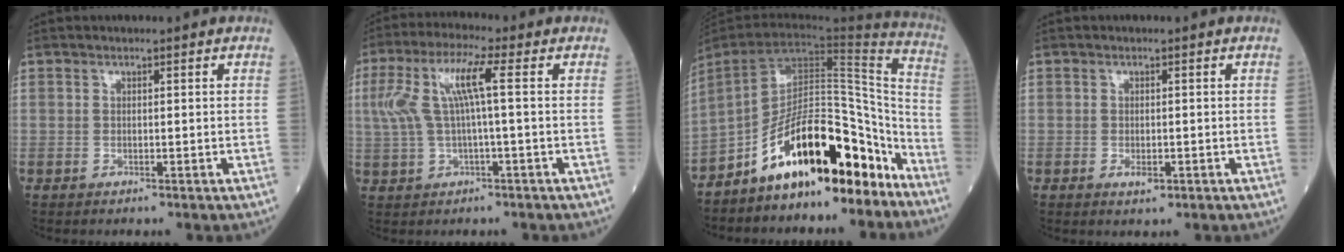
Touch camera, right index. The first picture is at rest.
{"total": 8.3, "force": [1.4, 0.9, 8.1], "torque": [-0.181, 0.030, 0.031]}
{"total": 16.9, "force": [-11.5, 5.1, 11.3], "torque": [-0.167, 0.044, -0.193]}
{"total": 1.6, "force": [-0.6, 0.6, 1.4], "torque": [-0.023, -0.002, -0.005]}